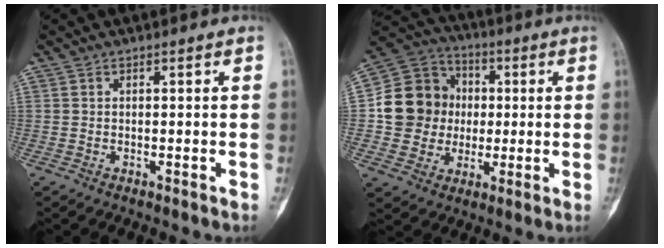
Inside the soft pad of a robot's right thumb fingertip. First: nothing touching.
{"total": 15.2, "force": [0.5, 13.9, 6.2], "torque": [-0.078, 0.026, 0.011]}